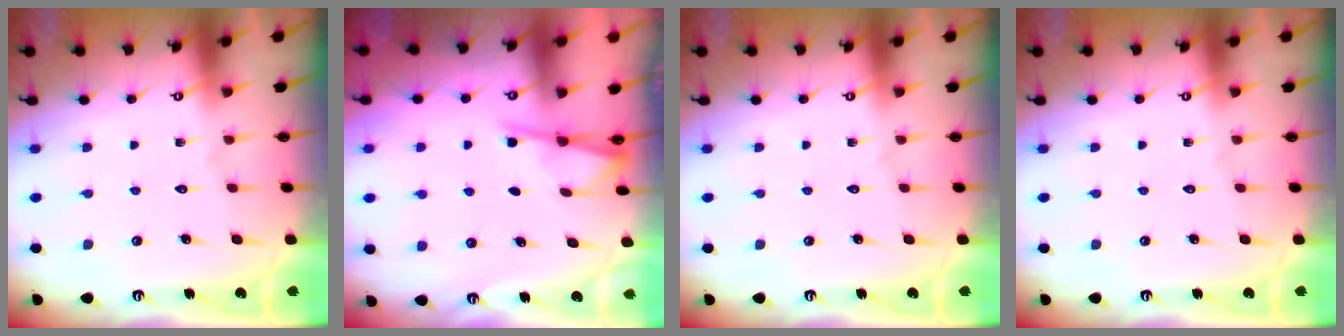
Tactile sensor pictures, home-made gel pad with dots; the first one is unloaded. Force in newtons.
{"total": 2.5, "press": 2.4, "slide": 0.4}
{"total": 0.0}
{"total": 0.0}